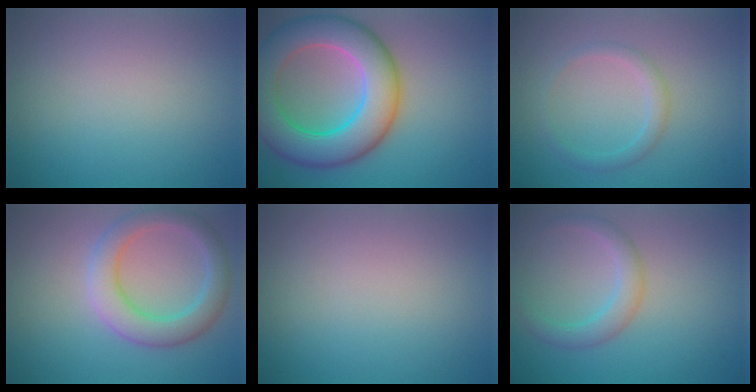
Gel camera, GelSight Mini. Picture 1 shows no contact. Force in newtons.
{"total": 10.1, "press": 10.1, "slide": 0.3}
{"total": 1.7, "press": 1.7, "slide": 0.1}
{"total": 4.6, "press": 4.6, "slide": 0.6}
{"total": 0.0}
{"total": 2.5, "press": 2.5, "slide": 0.1}